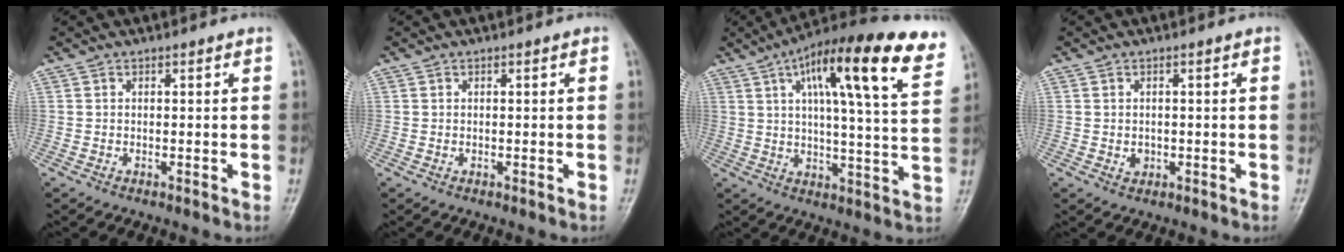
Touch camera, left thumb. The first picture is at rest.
{"total": 0.0}
{"total": 21.5, "force": [10.7, 4.9, 18.0], "torque": [-0.248, -0.009, 0.152]}
{"total": 1.5, "force": [-0.3, 1.4, 0.6], "torque": [-0.001, 0.003, -0.001]}